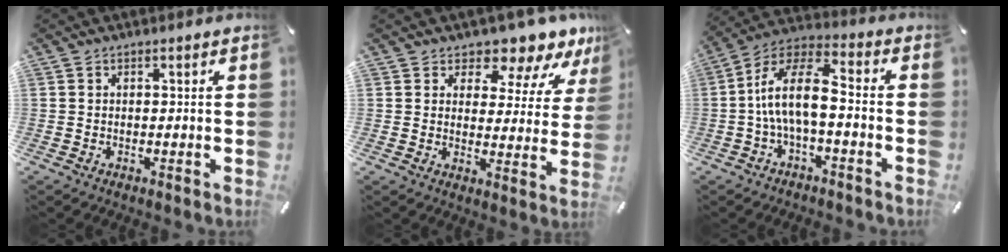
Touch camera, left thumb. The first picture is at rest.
{"total": 8.4, "force": [7.2, 3.3, 2.7], "torque": [-0.041, -0.065, 0.123]}
{"total": 11.6, "force": [-1.9, 4.9, 10.4], "torque": [-0.208, 0.004, -0.037]}